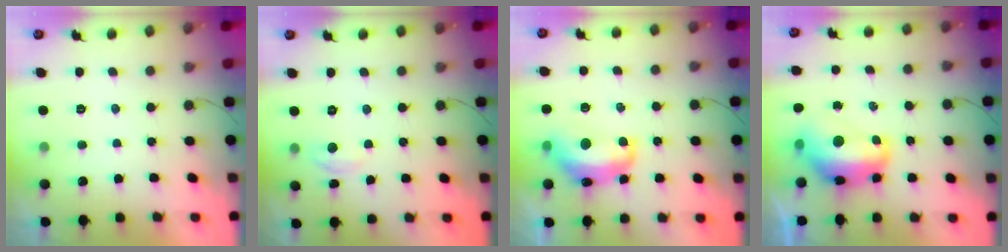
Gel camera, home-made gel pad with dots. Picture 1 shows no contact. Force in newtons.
{"total": 5.2, "press": 5.2, "slide": 0.5}
{"total": 13.4, "press": 13.4, "slide": 1.0}
{"total": 14.6, "press": 14.6, "slide": 1.0}